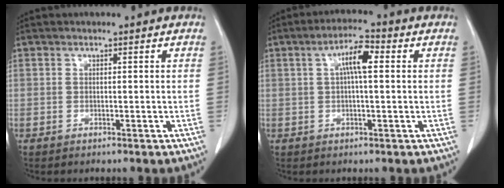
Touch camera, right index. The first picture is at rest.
{"total": 5.3, "force": [1.1, 1.0, 5.1], "torque": [-0.093, 0.015, 0.017]}